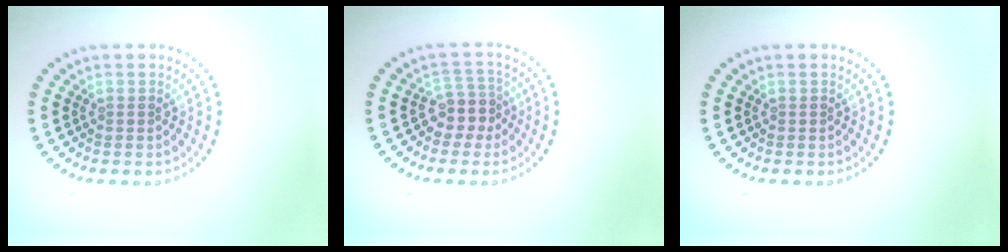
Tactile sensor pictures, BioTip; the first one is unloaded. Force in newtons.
{"total": 2.7, "press": 2.1, "slide": 1.6}
{"total": 0.0}